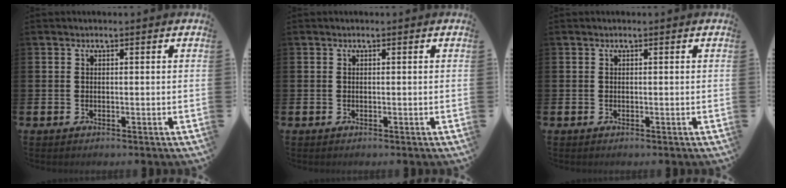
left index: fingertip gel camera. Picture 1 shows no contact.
{"total": 0.0}
{"total": 0.0}